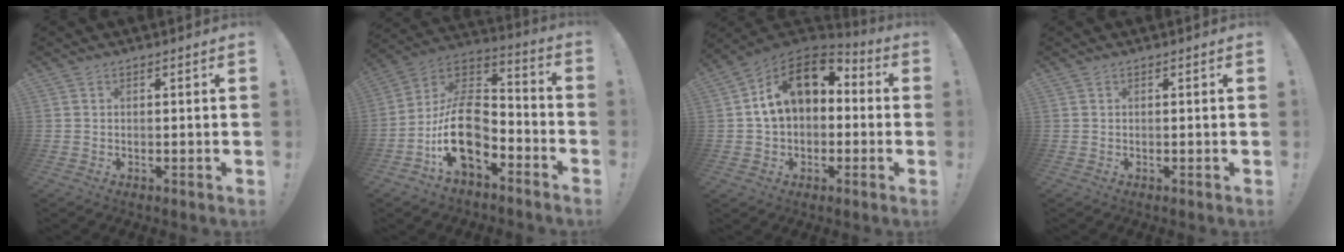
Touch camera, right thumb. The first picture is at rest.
{"total": 18.4, "force": [-7.0, 11.6, 12.5], "torque": [-0.225, 0.037, -0.113]}
{"total": 16.0, "force": [4.8, 10.5, 11.0], "torque": [-0.167, 0.000, 0.087]}
{"total": 0.0}